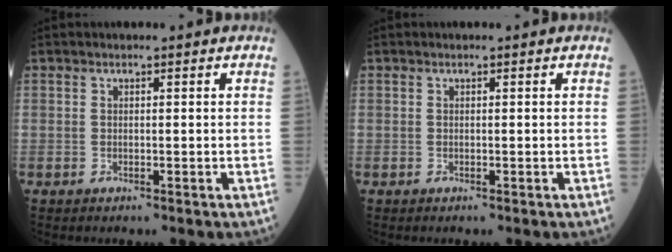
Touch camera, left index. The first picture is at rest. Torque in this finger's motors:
{"motor_torque": [0.00, 0.00, 0.00, 0.00]}